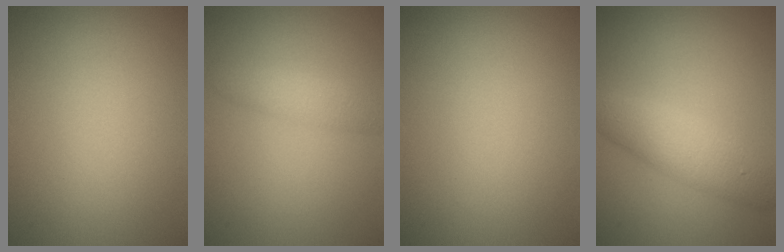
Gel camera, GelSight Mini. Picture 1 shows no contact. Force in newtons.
{"total": 1.8, "press": 1.8, "slide": 0.1}
{"total": 0.0}
{"total": 4.1, "press": 4.1, "slide": 0.0}